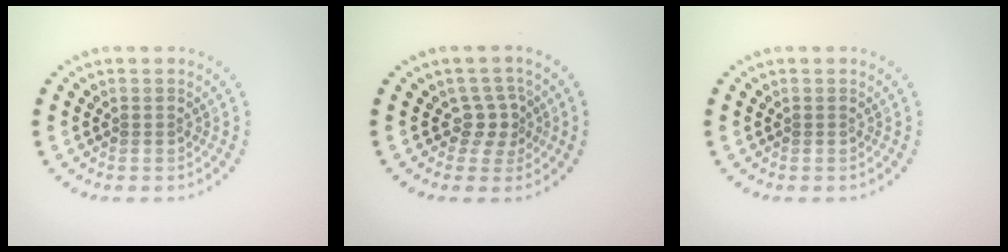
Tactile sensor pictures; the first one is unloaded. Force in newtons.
{"total": 2.2, "press": 1.5, "slide": 1.5}
{"total": 0.0}